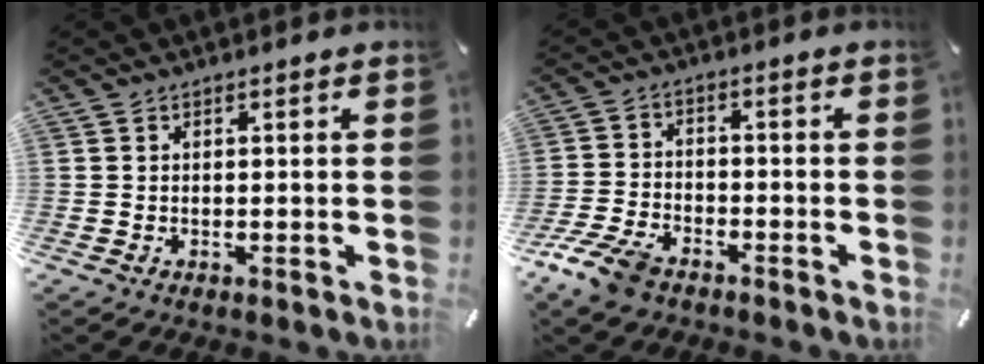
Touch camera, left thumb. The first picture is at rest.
{"total": 7.8, "force": [-5.4, 4.0, 4.0], "torque": [-0.101, 0.018, -0.108]}